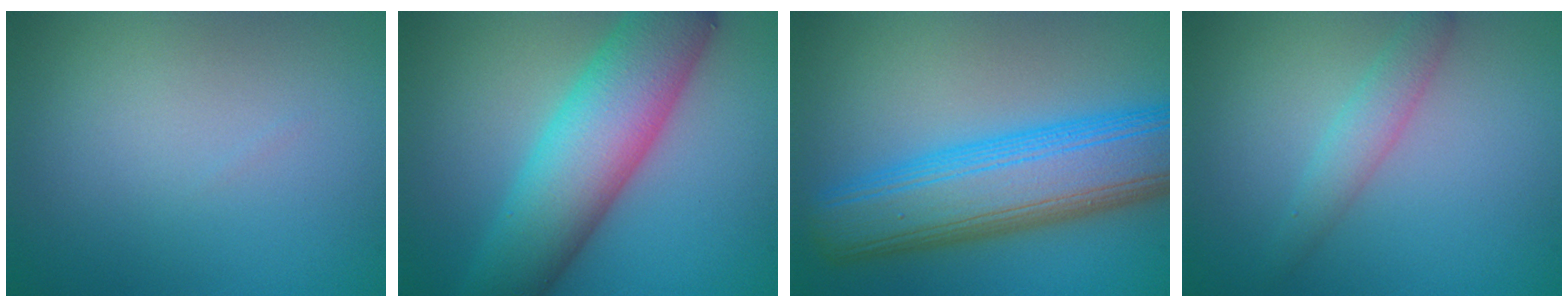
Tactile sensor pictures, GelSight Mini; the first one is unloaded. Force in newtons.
{"total": 9.3, "press": 9.3, "slide": 0.3}
{"total": 10.4, "press": 10.4, "slide": 0.2}
{"total": 2.1, "press": 2.1, "slide": 0.0}